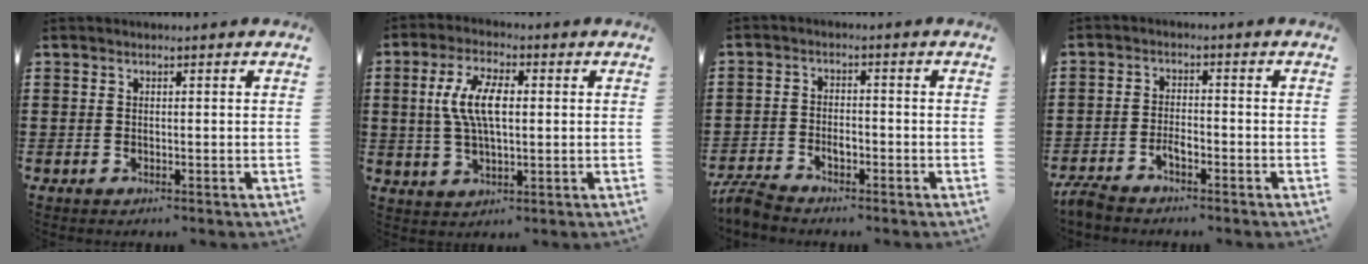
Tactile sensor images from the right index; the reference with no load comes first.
{"total": 7.9, "force": [0.8, 3.3, 7.2], "torque": [-0.160, 0.005, 0.006]}
{"total": 2.9, "force": [-2.3, 1.2, 1.4], "torque": [-0.033, 0.005, -0.047]}
{"total": 3.0, "force": [-2.4, 0.9, 1.6], "torque": [-0.036, 0.006, -0.049]}